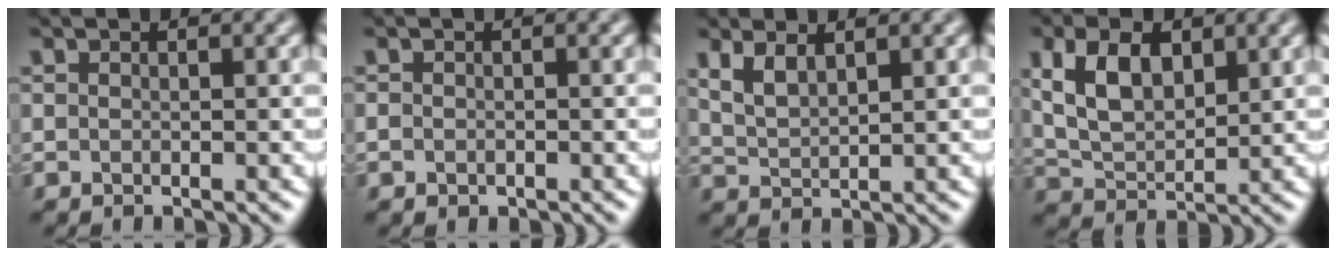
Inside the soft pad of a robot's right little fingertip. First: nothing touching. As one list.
[{"total": 0.7, "force": [-0.3, 0.6, 0.2], "torque": [-0.001, -0.003, -0.006]}, {"total": 2.3, "force": [1.5, 0.8, 1.5], "torque": [-0.038, -0.005, 0.034]}, {"total": 5.9, "force": [2.1, 3.5, 4.3], "torque": [-0.096, 0.003, 0.037]}]